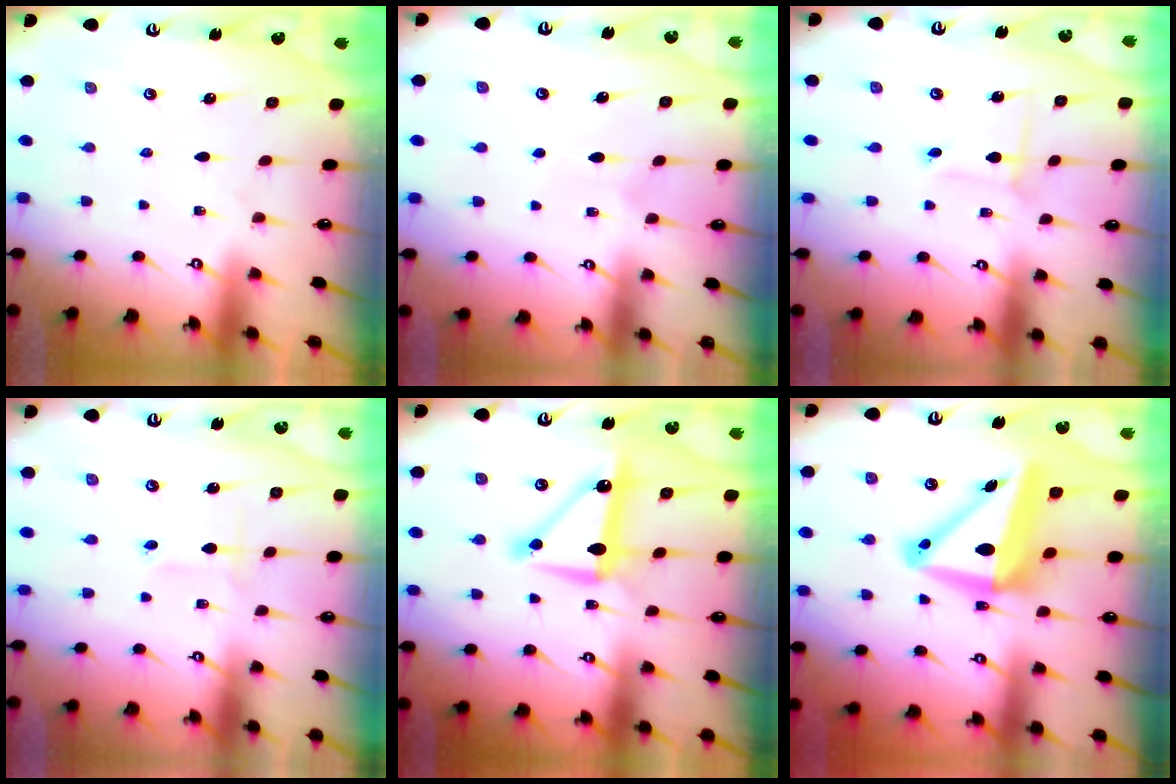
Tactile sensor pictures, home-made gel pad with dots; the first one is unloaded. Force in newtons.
{"total": 5.0, "press": 5.0, "slide": 0.4}
{"total": 2.2, "press": 2.2, "slide": 0.0}
{"total": 1.9, "press": 1.8, "slide": 0.4}
{"total": 11.4, "press": 11.4, "slide": 0.8}
{"total": 12.4, "press": 12.0, "slide": 3.2}